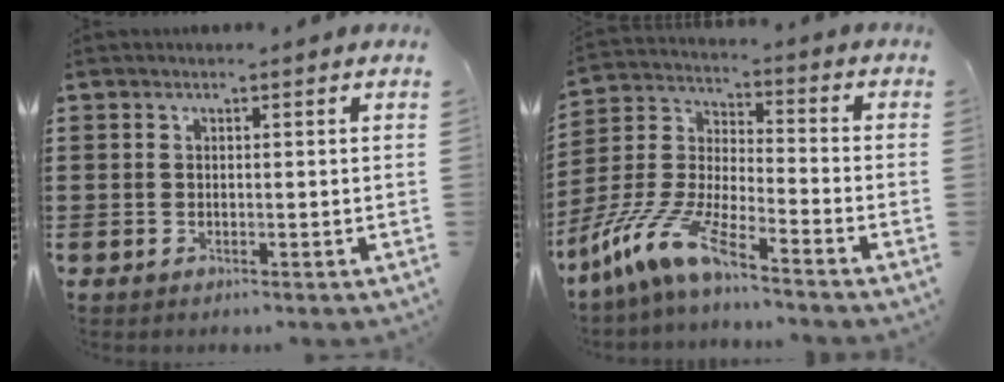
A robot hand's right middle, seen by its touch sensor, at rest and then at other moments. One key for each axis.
{"total": 10.9, "fx": -8.7, "fy": 1.5, "fz": 6.4, "tx": -0.156, "ty": -0.003, "tz": -0.178}